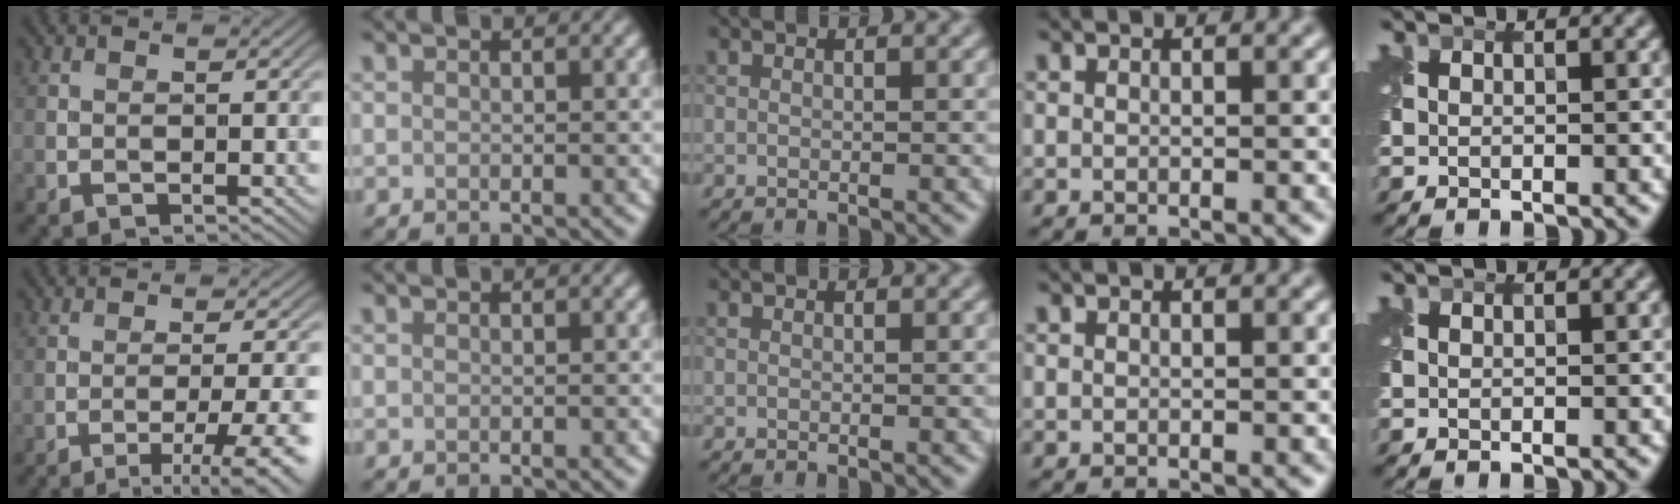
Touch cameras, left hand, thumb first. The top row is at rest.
{"thumb": {"total": 9.2, "force": [-5.4, 2.0, 7.2], "torque": [-0.113, -0.001, -0.065]}}